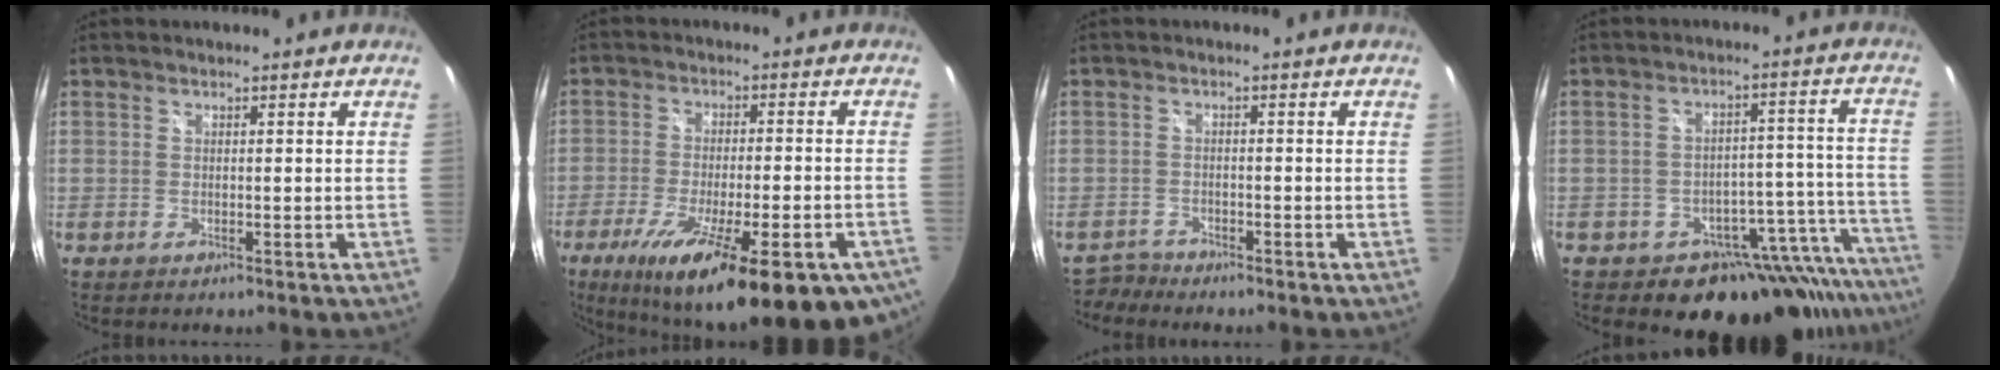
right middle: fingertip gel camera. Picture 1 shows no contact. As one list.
[{"total": 25.4, "force": [-16.0, 6.4, 18.6], "torque": [-0.309, -0.073, -0.227]}, {"total": 2.4, "force": [-2.3, 0.6, -0.5], "torque": [0.004, 0.002, -0.048]}, {"total": 17.4, "force": [-15.4, 6.9, 4.3], "torque": [-0.037, 0.033, -0.203]}]